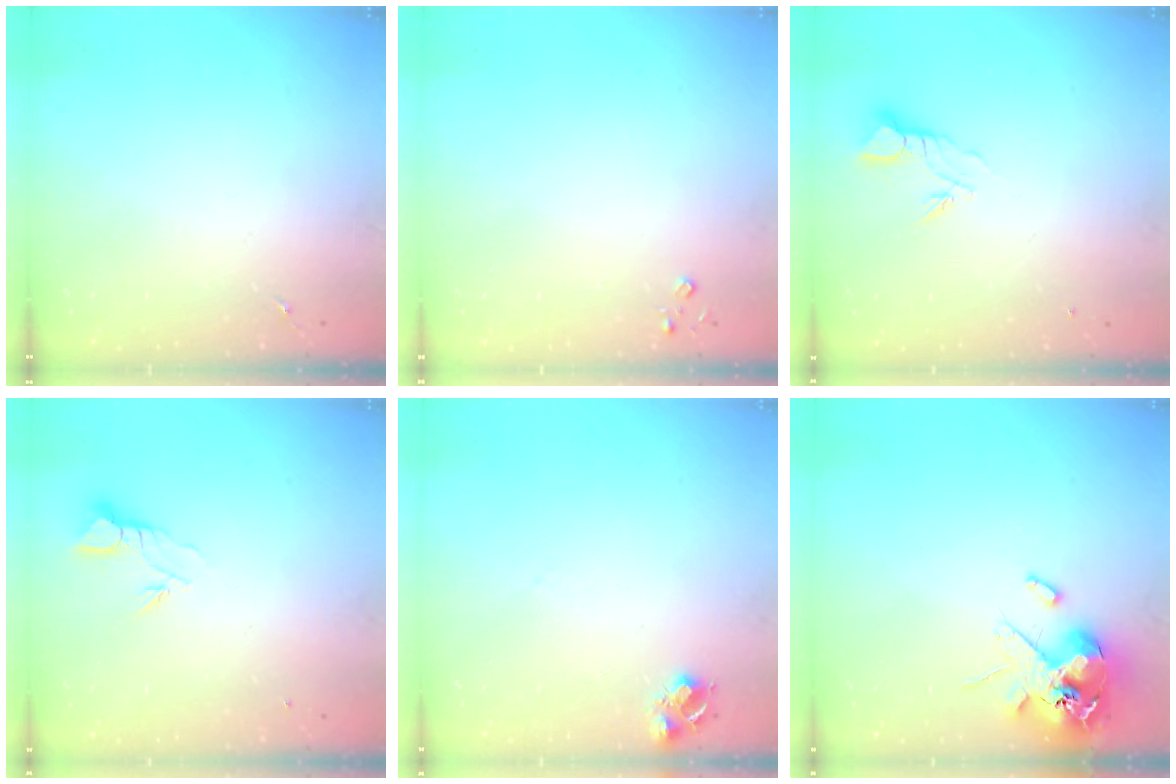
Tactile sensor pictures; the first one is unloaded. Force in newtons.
{"total": 2.6, "press": 2.6, "slide": 0.3}
{"total": 3.7, "press": 3.7, "slide": 0.1}
{"total": 3.7, "press": 3.7, "slide": 0.2}
{"total": 7.3, "press": 7.2, "slide": 0.8}
{"total": 14.1, "press": 13.9, "slide": 2.5}